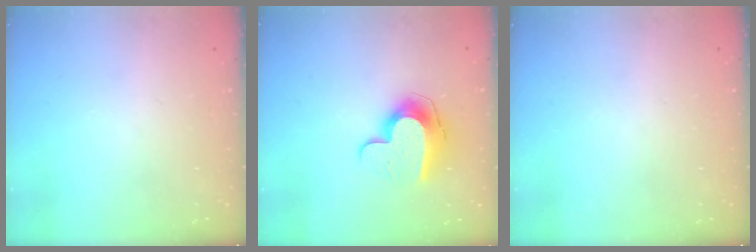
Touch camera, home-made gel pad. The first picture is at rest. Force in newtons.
{"total": 12.0, "press": 11.9, "slide": 0.9}
{"total": 0.0}